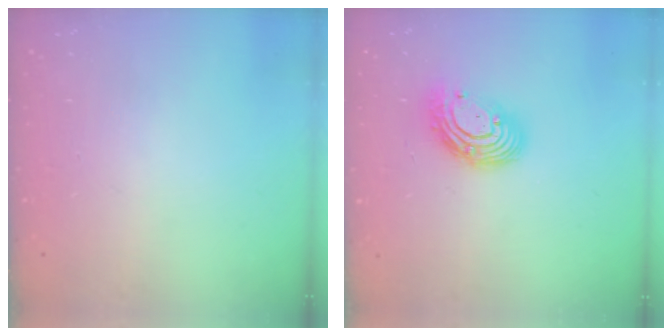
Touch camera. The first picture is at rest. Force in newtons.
{"total": 12.1, "press": 12.0, "slide": 1.1}